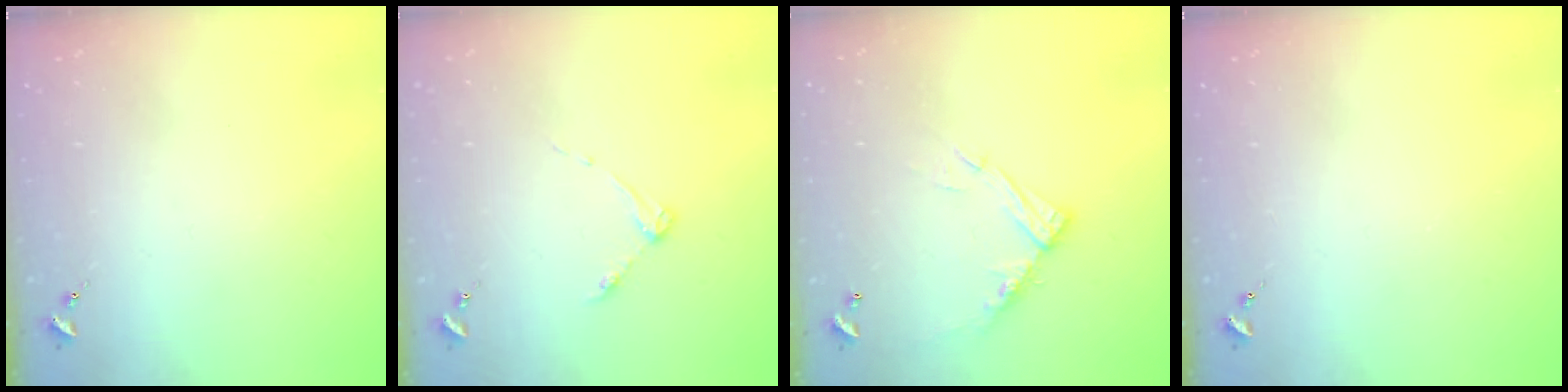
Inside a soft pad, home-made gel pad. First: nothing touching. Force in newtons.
{"total": 3.7, "press": 3.7, "slide": 0.4}
{"total": 12.8, "press": 12.8, "slide": 1.0}
{"total": 0.0}